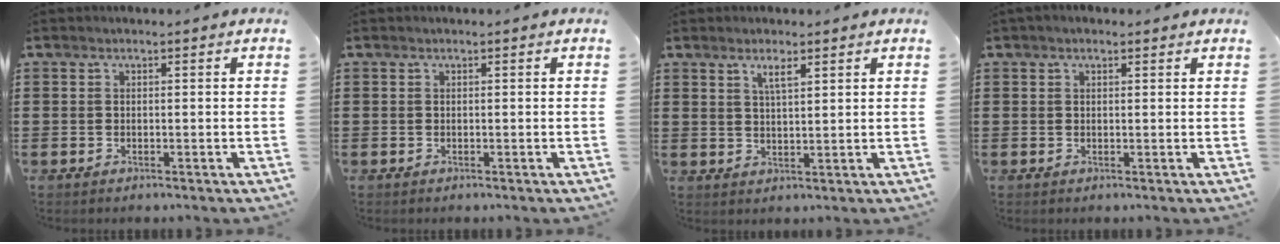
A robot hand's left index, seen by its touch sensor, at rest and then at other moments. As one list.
[{"total": 0.0}, {"total": 3.0, "force": [2.0, 0.8, 2.1], "torque": [-0.037, 0.000, 0.034]}, {"total": 0.9, "force": [0.4, 0.5, 0.6], "torque": [-0.013, 0.006, 0.007]}]